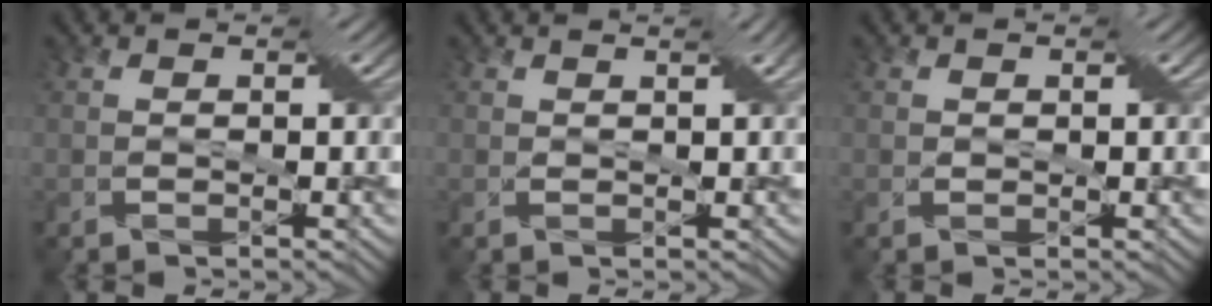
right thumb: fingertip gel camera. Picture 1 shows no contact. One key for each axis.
{"total": 1.1, "fx": 0.9, "fy": -0.5, "fz": 0.4, "tx": -0.007, "ty": 0.007, "tz": 0.018}
{"total": 0.7, "fx": 0.5, "fy": 0.5, "fz": 0.1, "tx": 0.003, "ty": 0.004, "tz": 0.008}